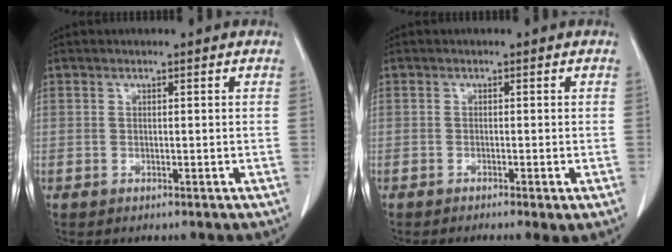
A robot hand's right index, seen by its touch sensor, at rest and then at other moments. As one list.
[{"total": 2.6, "force": [-1.7, 0.1, 2.0], "torque": [-0.027, -0.008, -0.022]}]